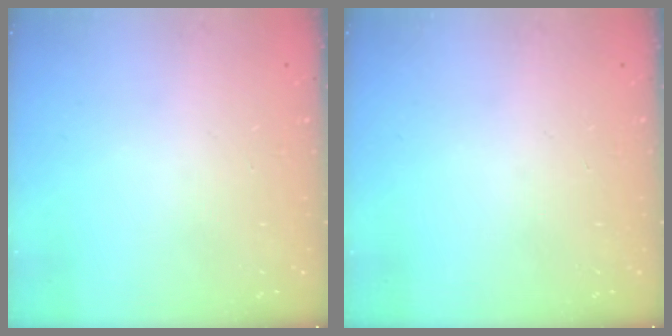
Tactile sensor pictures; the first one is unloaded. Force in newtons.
{"total": 0.0}